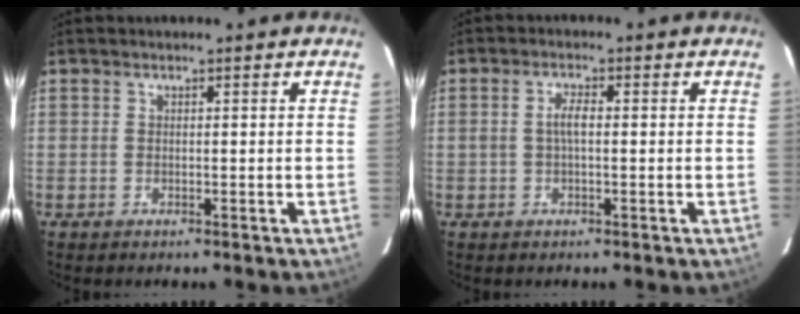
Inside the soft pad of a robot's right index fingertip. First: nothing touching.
{"total": 2.6, "force": [-0.2, 0.8, 2.4], "torque": [-0.049, 0.006, -0.003]}